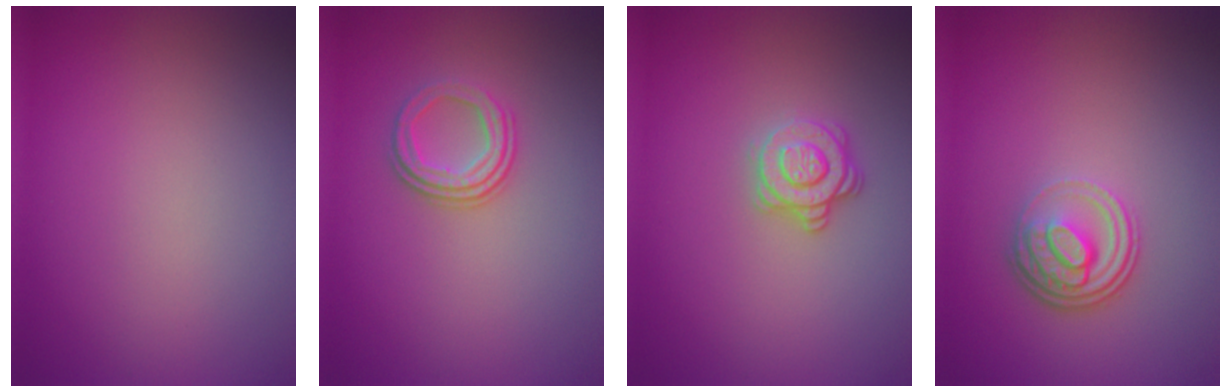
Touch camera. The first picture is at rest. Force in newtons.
{"total": 2.9, "press": 2.3, "slide": 1.7}
{"total": 2.8, "press": 2.5, "slide": 1.2}
{"total": 3.7, "press": 2.6, "slide": 2.6}